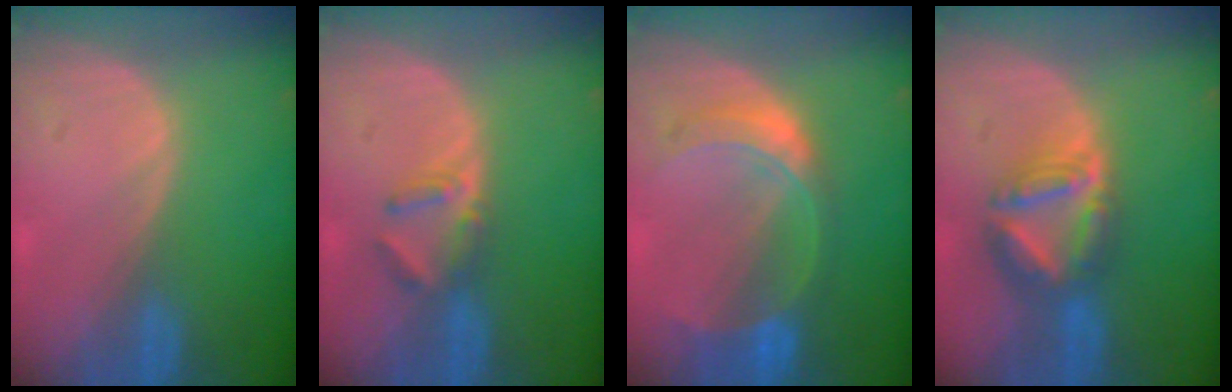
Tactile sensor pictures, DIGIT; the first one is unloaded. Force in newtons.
{"total": 3.5, "press": 3.4, "slide": 1.1}
{"total": 7.6, "press": 6.6, "slide": 3.8}
{"total": 8.0, "press": 6.9, "slide": 4.0}